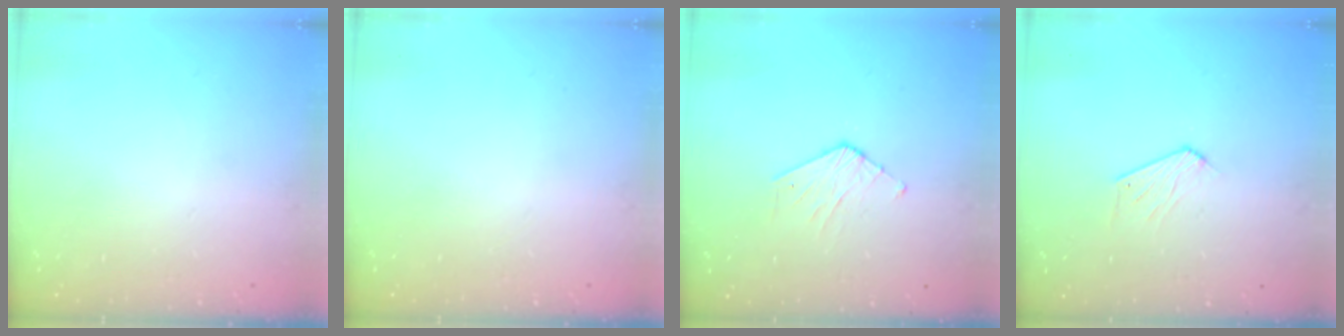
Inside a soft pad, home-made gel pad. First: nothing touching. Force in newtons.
{"total": 0.0}
{"total": 5.1, "press": 5.0, "slide": 0.5}
{"total": 4.5, "press": 4.5, "slide": 0.2}